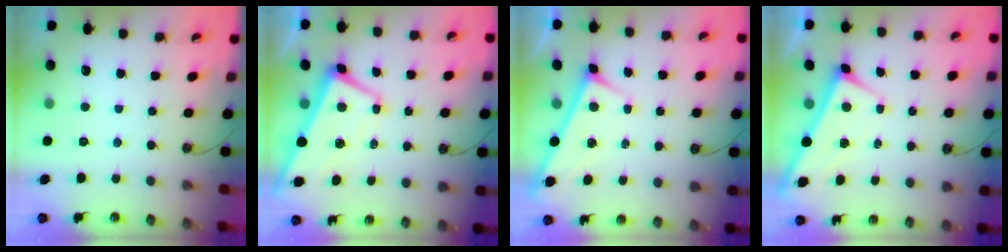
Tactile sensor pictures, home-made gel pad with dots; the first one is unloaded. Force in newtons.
{"total": 1.1, "press": 0.7, "slide": 0.8}
{"total": 3.3, "press": 3.3, "slide": 0.3}
{"total": 1.7, "press": 1.7, "slide": 0.1}